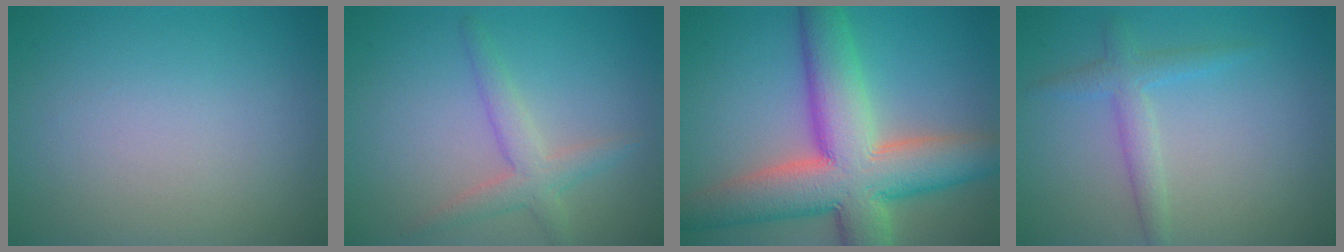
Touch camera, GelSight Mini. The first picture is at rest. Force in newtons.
{"total": 2.8, "press": 2.7, "slide": 0.3}
{"total": 12.0, "press": 12.0, "slide": 1.0}
{"total": 2.3, "press": 2.3, "slide": 0.1}